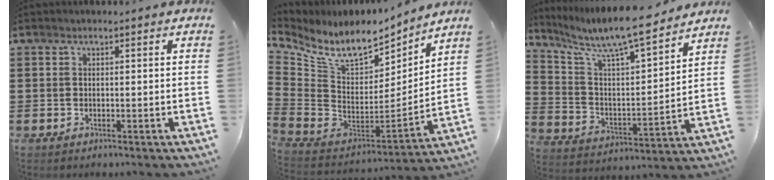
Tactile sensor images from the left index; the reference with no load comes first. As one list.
[{"total": 9.3, "force": [6.9, 3.7, 5.0], "torque": [-0.123, -0.052, 0.121]}, {"total": 9.0, "force": [8.0, 0.5, 4.1], "torque": [-0.113, -0.055, 0.132]}]